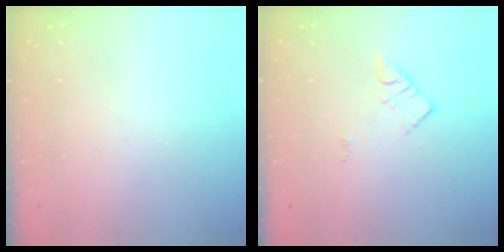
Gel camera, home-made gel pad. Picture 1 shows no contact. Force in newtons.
{"total": 3.1, "press": 3.1, "slide": 0.2}